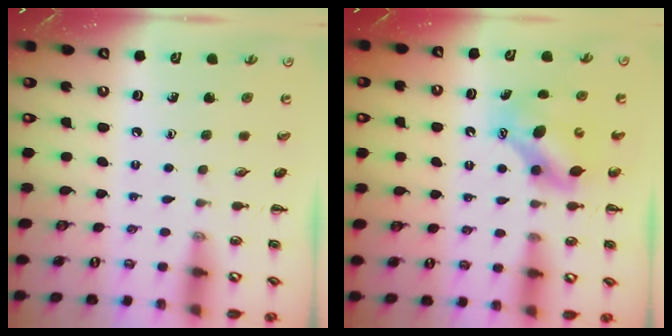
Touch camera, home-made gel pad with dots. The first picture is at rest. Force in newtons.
{"total": 7.4, "press": 7.3, "slide": 1.2}